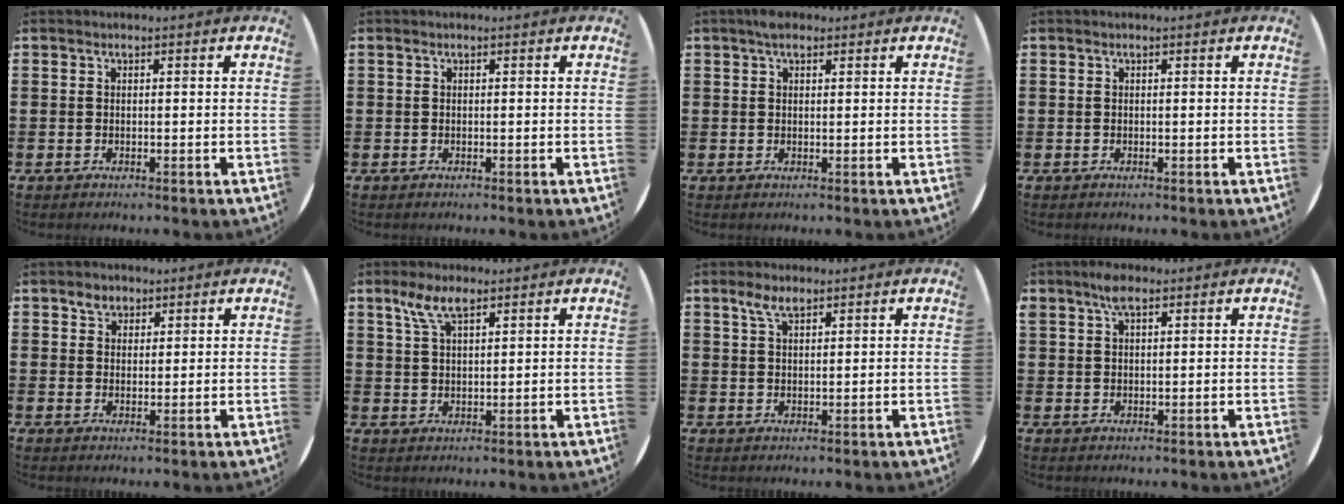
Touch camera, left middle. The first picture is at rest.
{"total": 0.0}
{"total": 1.9, "force": [1.4, 0.8, 1.0], "torque": [-0.014, 0.003, 0.022]}
{"total": 0.0}
{"total": 2.3, "force": [1.8, 1.4, 0.4], "torque": [-0.003, 0.000, 0.033]}
{"total": 5.1, "force": [3.3, 1.8, 3.5], "torque": [-0.077, 0.007, 0.058]}
{"total": 3.1, "force": [2.2, 1.1, 1.9], "torque": [-0.042, 0.006, 0.039]}
{"total": 3.1, "force": [2.3, 1.4, 1.7], "torque": [-0.021, 0.000, 0.038]}